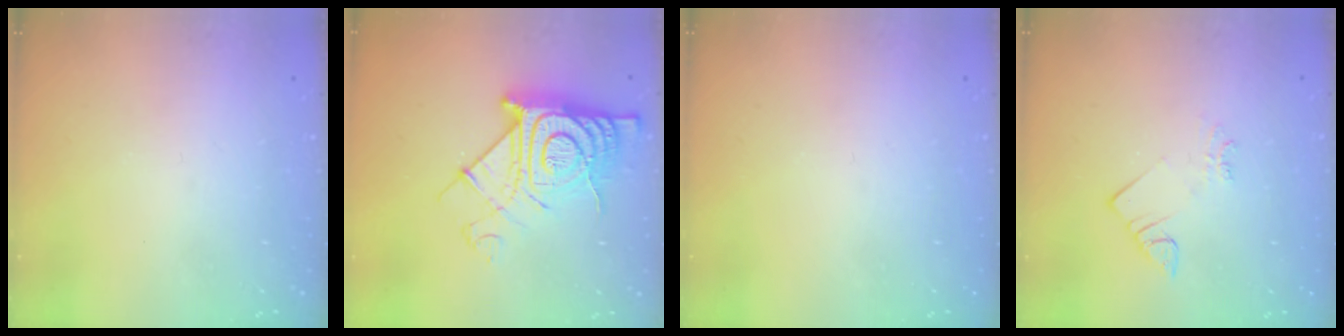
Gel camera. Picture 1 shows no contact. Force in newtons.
{"total": 18.1, "press": 18.0, "slide": 1.3}
{"total": 0.0}
{"total": 1.5, "press": 1.4, "slide": 0.3}